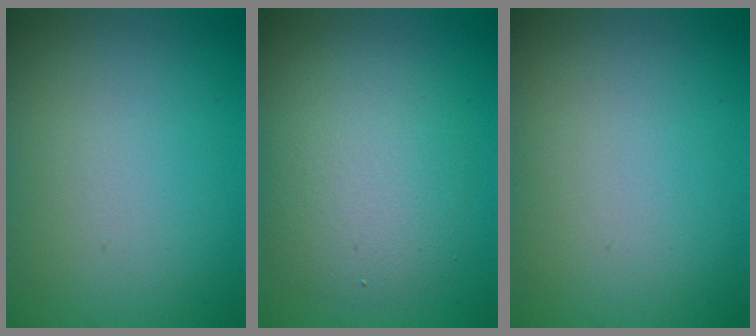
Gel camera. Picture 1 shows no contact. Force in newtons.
{"total": 5.1, "press": 5.1, "slide": 0.3}
{"total": 0.0}